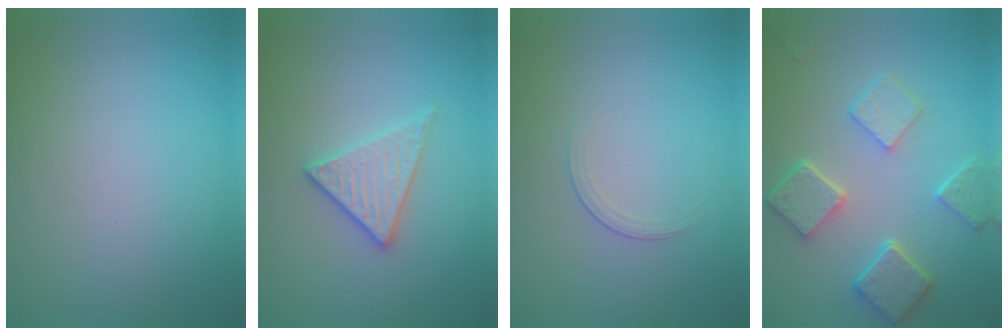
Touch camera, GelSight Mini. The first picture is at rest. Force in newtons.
{"total": 2.8, "press": 2.5, "slide": 1.2}
{"total": 1.3, "press": 0.5, "slide": 1.2}
{"total": 5.5, "press": 4.4, "slide": 3.2}